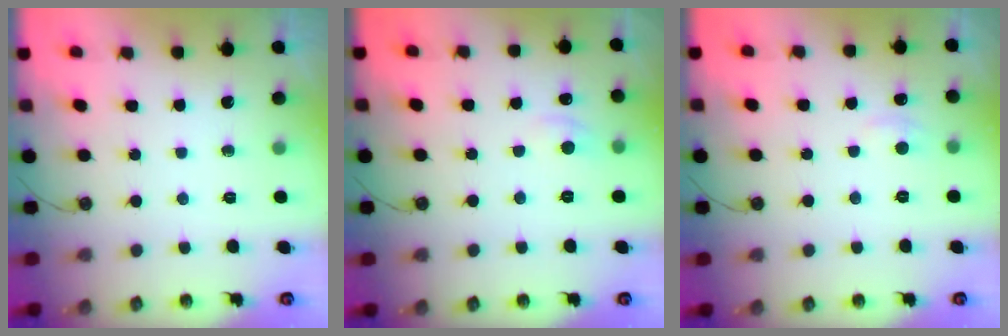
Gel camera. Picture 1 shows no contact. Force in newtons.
{"total": 0.8, "press": 0.3, "slide": 0.8}
{"total": 2.9, "press": 2.9, "slide": 0.5}